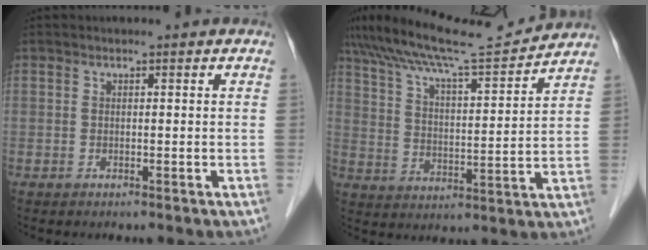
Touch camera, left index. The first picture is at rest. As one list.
[{"total": 14.6, "force": [13.8, -0.5, 4.8], "torque": [-0.097, 0.002, 0.223]}]